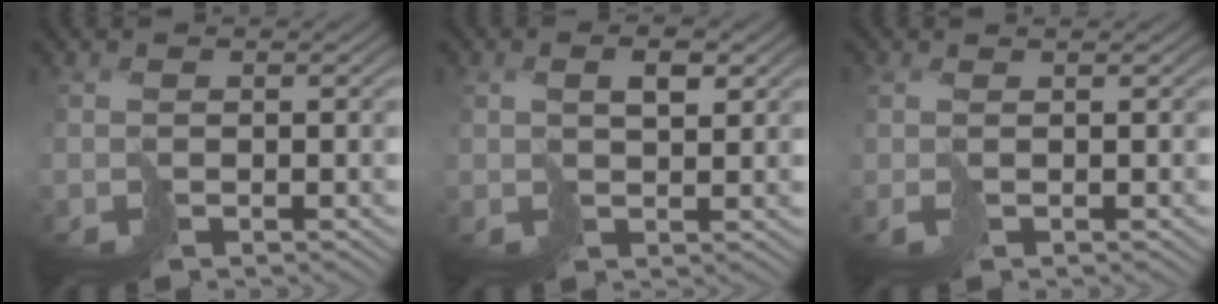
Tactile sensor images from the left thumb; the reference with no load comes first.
{"total": 2.7, "force": [1.5, 1.0, 2.0], "torque": [-0.038, 0.004, 0.030]}
{"total": 1.9, "force": [0.2, 0.5, 1.8], "torque": [-0.035, 0.003, 0.000]}